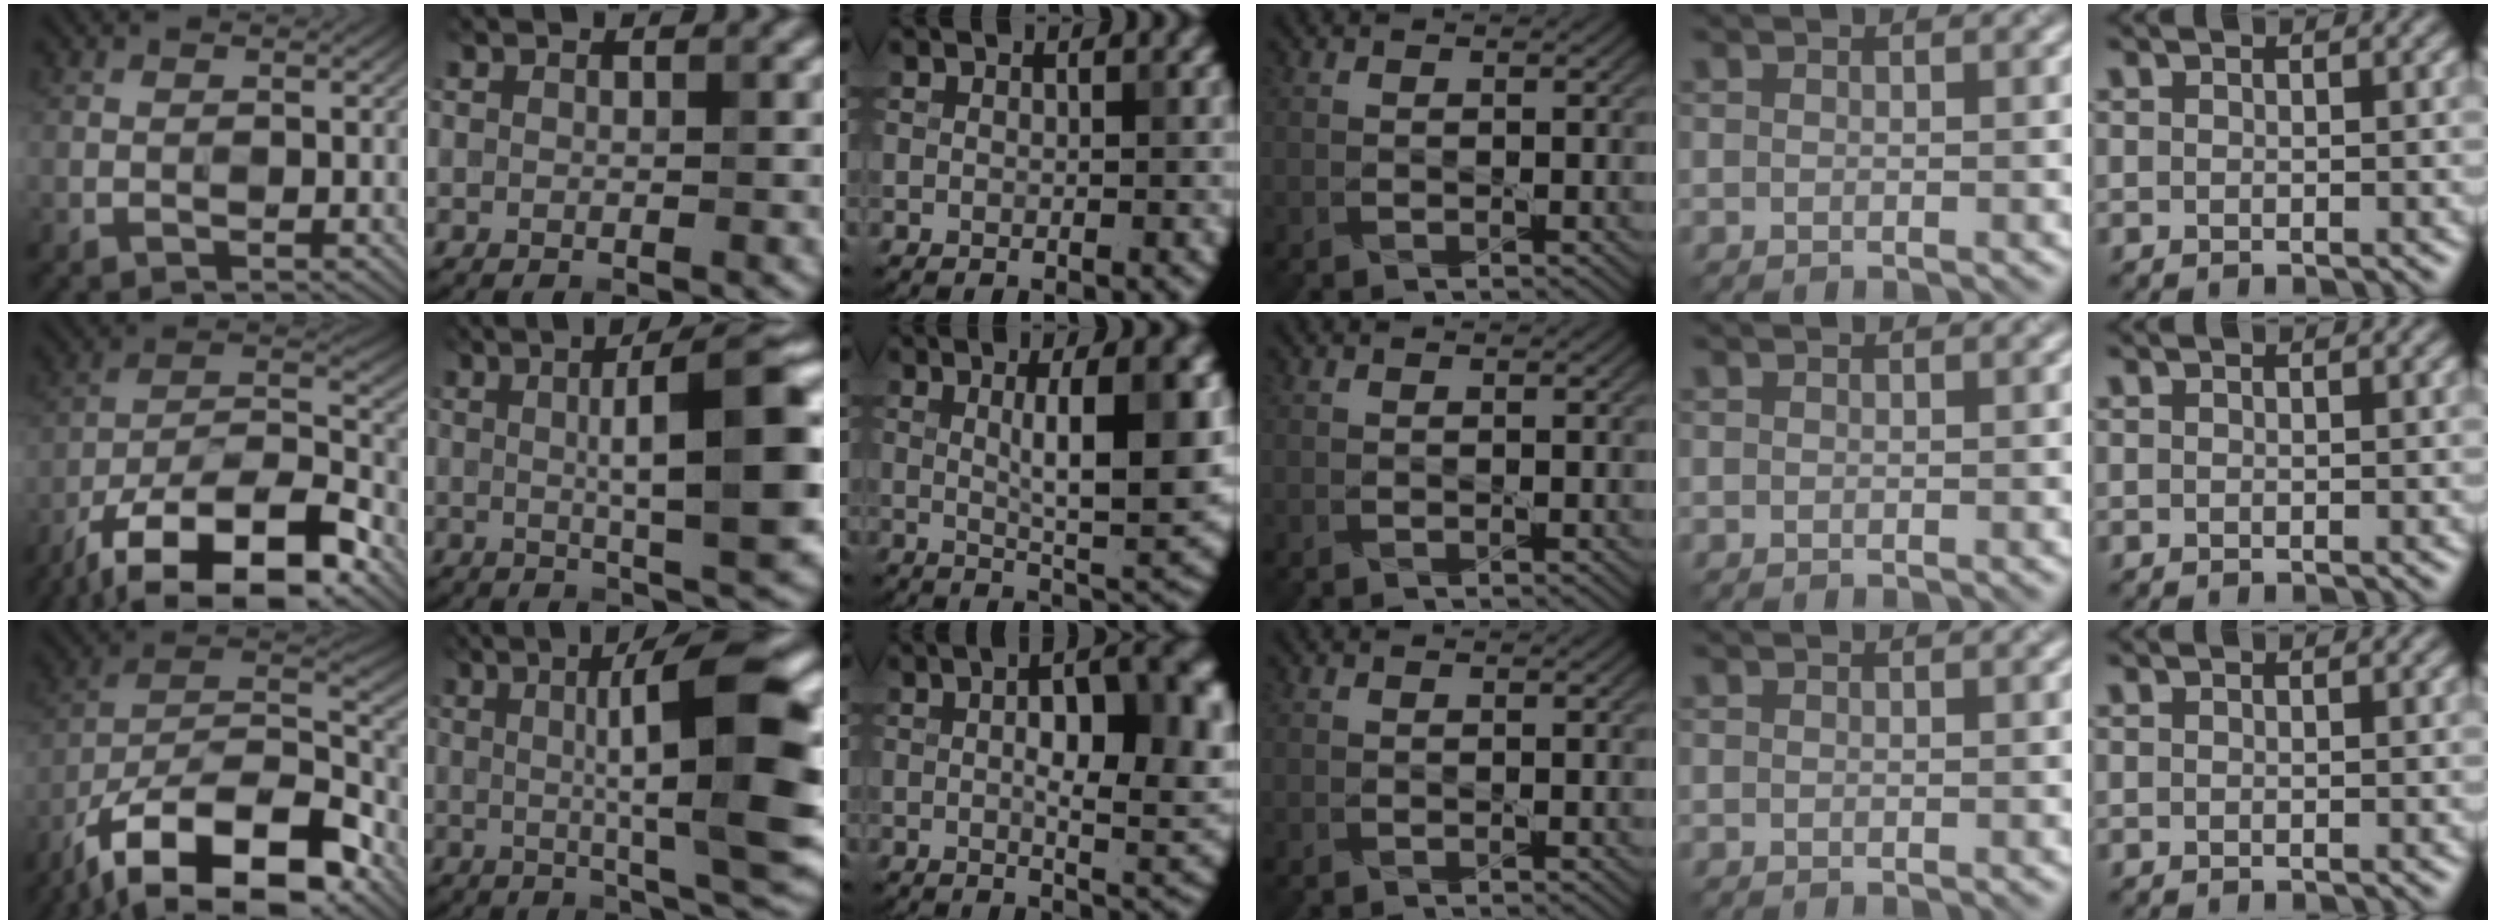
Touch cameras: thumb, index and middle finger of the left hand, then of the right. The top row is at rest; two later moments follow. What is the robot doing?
{"motion": "assemble", "object": "legos"}